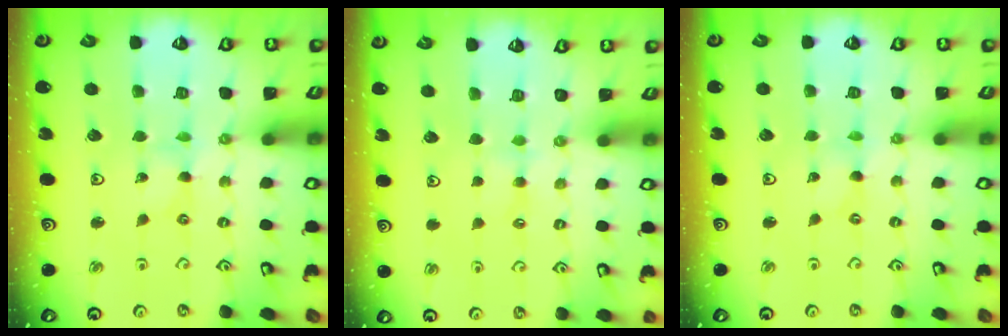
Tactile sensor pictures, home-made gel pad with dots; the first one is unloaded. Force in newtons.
{"total": 1.8, "press": 1.8, "slide": 0.4}
{"total": 0.0}